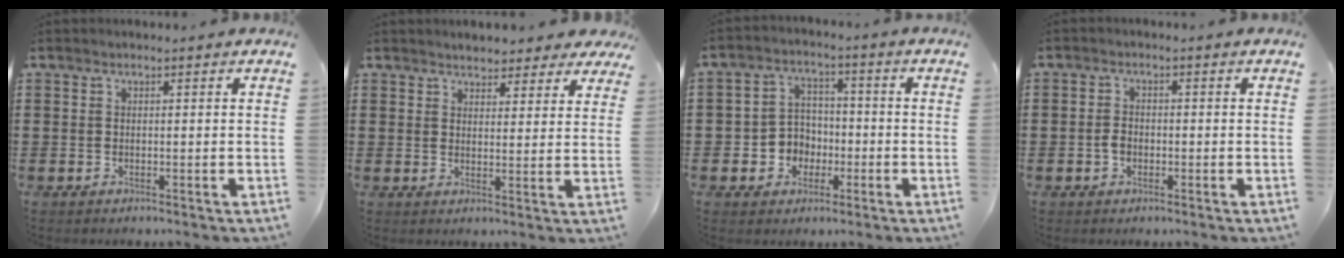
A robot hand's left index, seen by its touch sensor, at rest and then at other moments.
{"total": 3.3, "force": [3.2, 0.8, 0.3], "torque": [-0.018, -0.005, 0.060]}
{"total": 5.1, "force": [-1.7, 4.6, 1.3], "torque": [-0.047, 0.011, -0.036]}
{"total": 2.1, "force": [-0.6, 1.5, 1.3], "torque": [-0.036, 0.001, -0.014]}